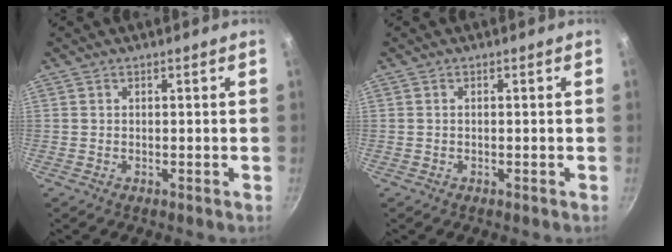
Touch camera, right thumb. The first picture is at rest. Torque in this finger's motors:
{"motor_torque": [-0.26, -0.01, -0.21, 0.12, 0.06]}